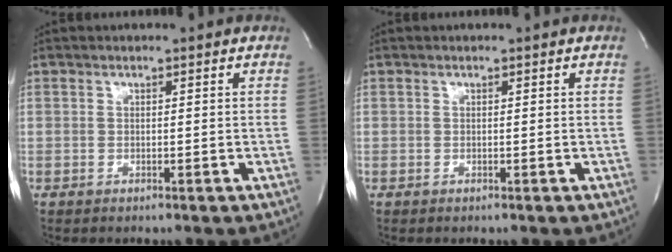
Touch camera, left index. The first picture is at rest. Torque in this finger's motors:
{"motor_torque": [0.00, 0.00, 0.00, 0.00]}